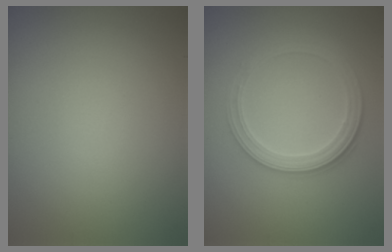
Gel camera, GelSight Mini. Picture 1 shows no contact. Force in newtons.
{"total": 2.8, "press": 2.6, "slide": 1.1}